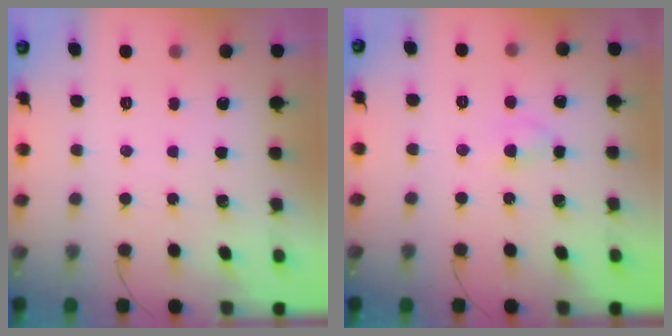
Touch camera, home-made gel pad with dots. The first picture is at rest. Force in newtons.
{"total": 2.6, "press": 2.4, "slide": 1.1}